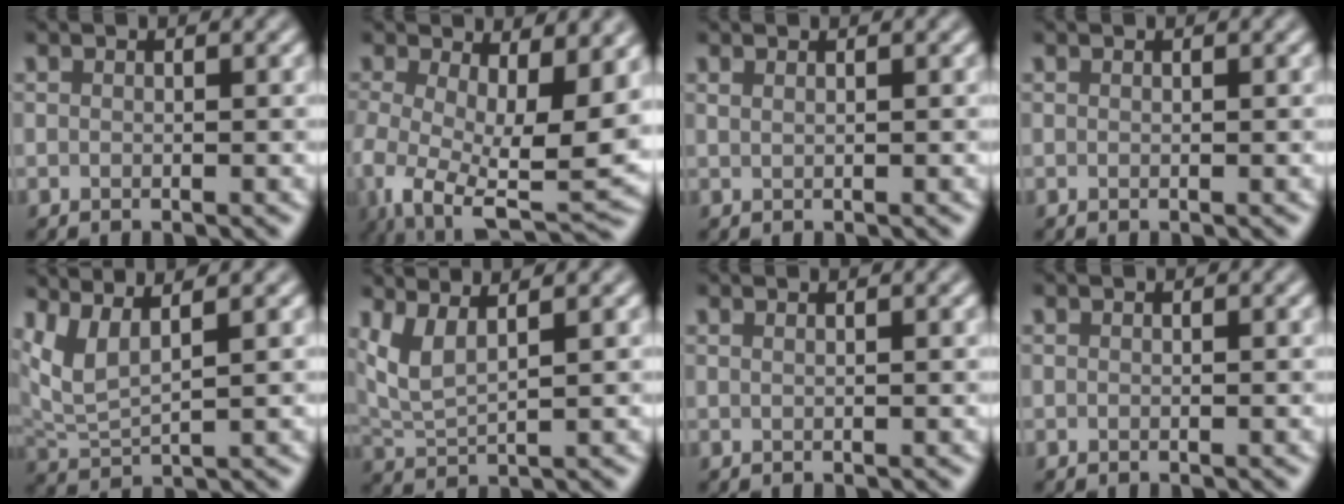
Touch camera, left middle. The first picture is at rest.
{"total": 12.3, "force": [-0.8, 5.7, 10.9], "torque": [-0.192, -0.031, -0.005]}
{"total": 0.9, "force": [0.7, 0.4, 0.5], "torque": [-0.004, -0.002, 0.005]}
{"total": 0.0}
{"total": 3.7, "force": [2.5, 0.9, 2.7], "torque": [-0.066, 0.004, 0.056]}
{"total": 3.4, "force": [2.1, 0.9, 2.5], "torque": [-0.058, 0.004, 0.047]}
{"total": 1.6, "force": [0.9, 0.7, 1.1], "torque": [-0.002, -0.004, -0.005]}
{"total": 0.0}